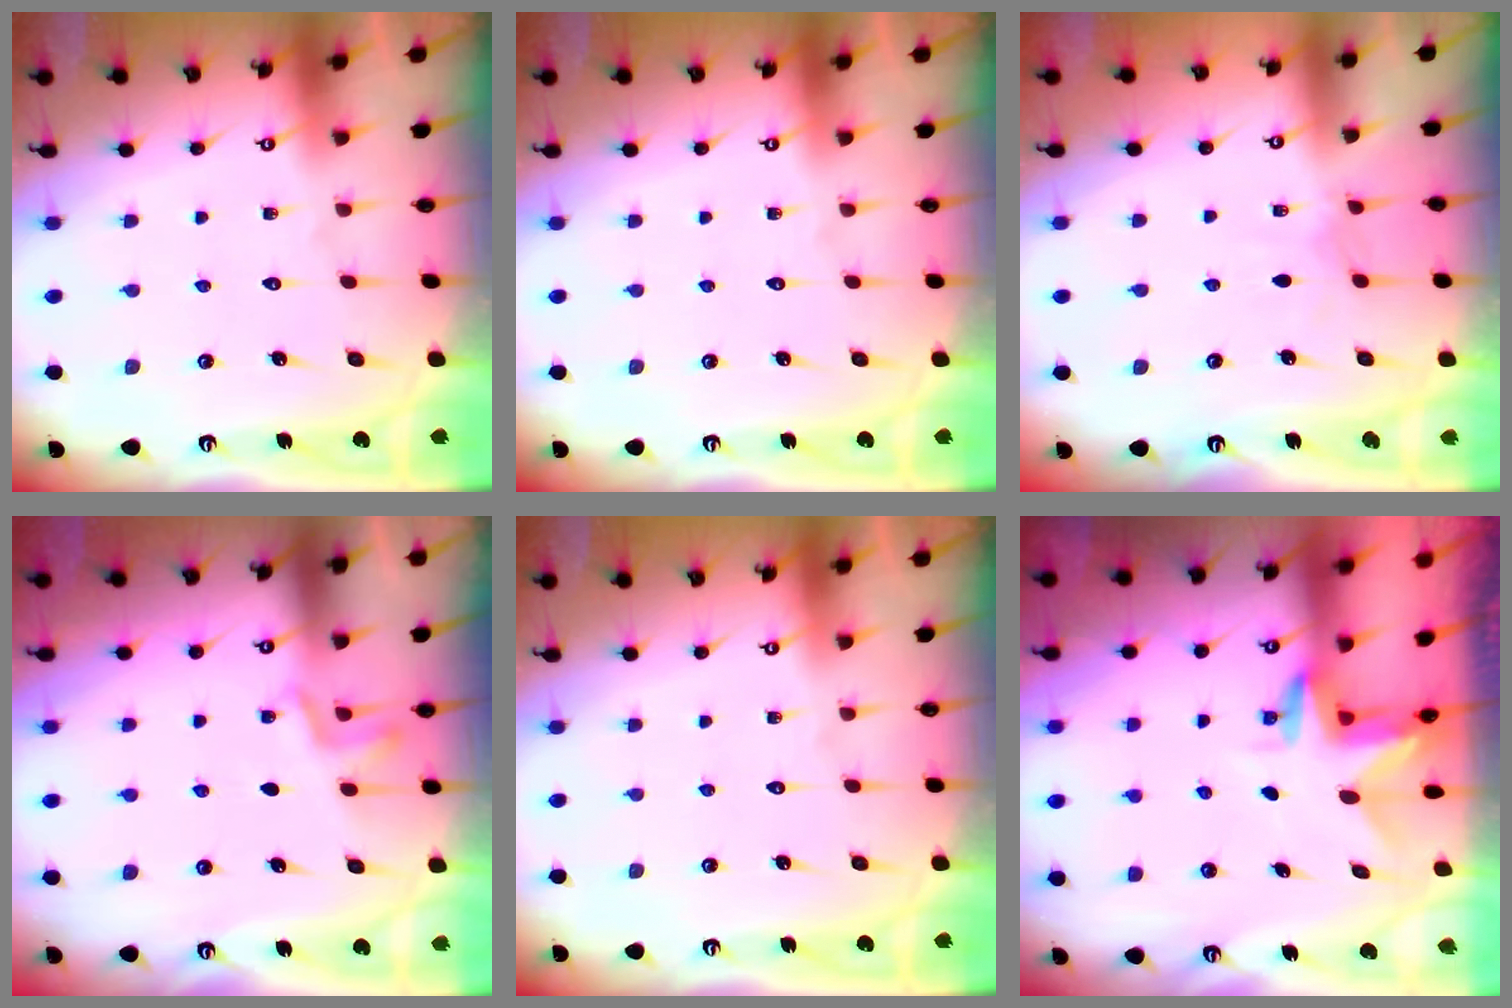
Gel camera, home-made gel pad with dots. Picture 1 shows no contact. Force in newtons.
{"total": 0.0}
{"total": 3.0, "press": 3.0, "slide": 0.3}
{"total": 3.6, "press": 3.4, "slide": 1.2}
{"total": 0.0}
{"total": 3.1, "press": 3.1, "slide": 0.2}